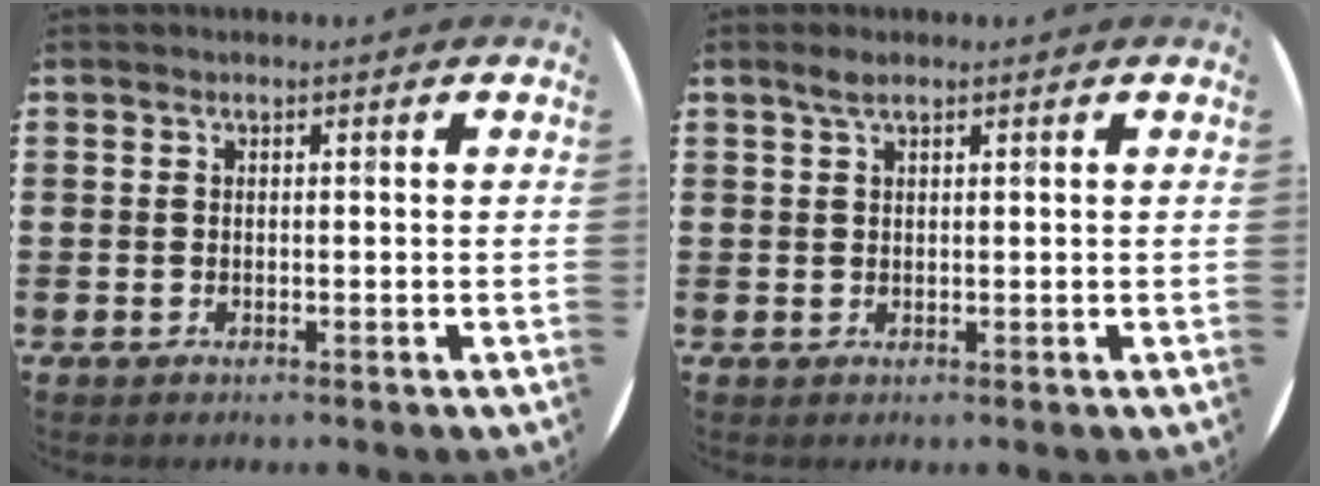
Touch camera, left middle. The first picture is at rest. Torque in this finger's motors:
{"motor_torque": [0.52, -0.45, 0.02, 0.00]}